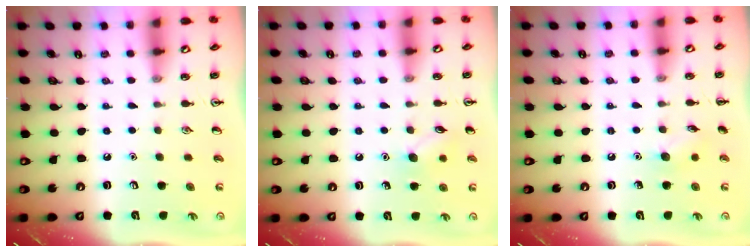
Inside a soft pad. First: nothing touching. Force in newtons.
{"total": 8.0, "press": 7.8, "slide": 1.9}
{"total": 5.6, "press": 5.4, "slide": 1.5}